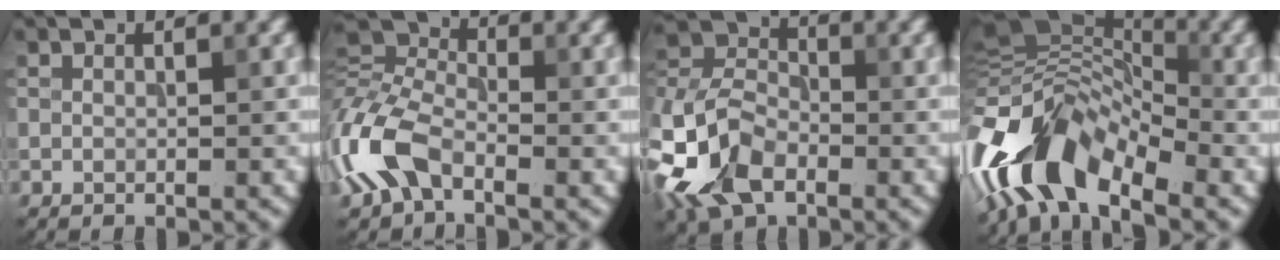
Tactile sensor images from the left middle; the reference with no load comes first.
{"total": 7.2, "force": [-3.0, 4.3, 5.0], "torque": [-0.117, 0.011, -0.082]}
{"total": 8.3, "force": [-3.7, 5.2, 5.2], "torque": [-0.113, 0.005, -0.089]}
{"total": 9.3, "force": [-5.1, 4.4, 6.4], "torque": [-0.105, 0.017, -0.112]}